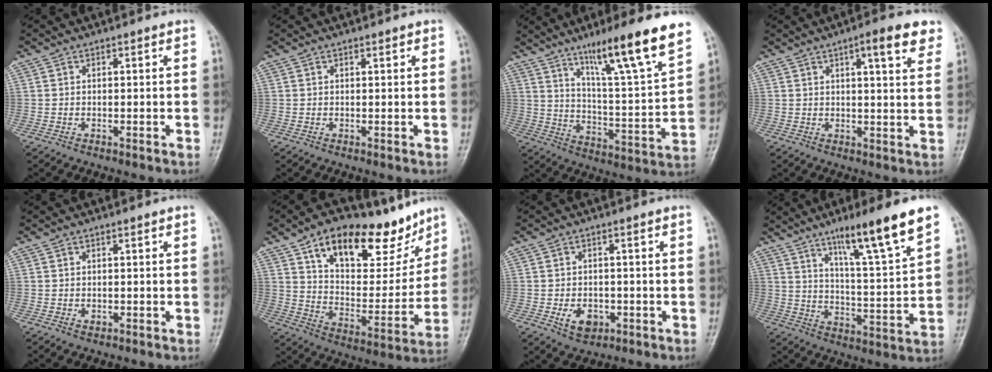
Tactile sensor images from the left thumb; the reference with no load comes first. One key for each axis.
{"total": 0.6, "fx": 0.5, "fy": 0.2, "fz": 0.4, "tx": -0.007, "ty": -0.001, "tz": 0.005}
{"total": 19.1, "fx": 12.5, "fy": 1.5, "fz": 14.3, "tx": -0.203, "ty": -0.060, "tz": 0.200}
{"total": 7.8, "fx": 4.4, "fy": 1.8, "fz": 6.2, "tx": -0.069, "ty": -0.015, "tz": 0.054}
{"total": 0.9, "fx": -0.2, "fy": 0.7, "fz": 0.5, "tx": -0.006, "ty": -0.001, "tz": -0.002}
{"total": 23.4, "fx": 14.8, "fy": 11.2, "fz": 14.3, "tx": -0.166, "ty": -0.047, "tz": 0.240}
{"total": 4.9, "fx": -1.6, "fy": 3.6, "fz": 3.0, "tx": -0.038, "ty": 0.004, "tz": -0.017}
{"total": 16.7, "fx": 10.6, "fy": 1.5, "fz": 12.8, "tx": -0.194, "ty": -0.053, "tz": 0.172}